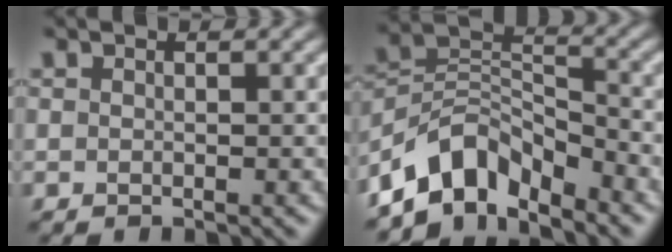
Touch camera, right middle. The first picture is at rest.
{"total": 7.3, "force": [-5.6, 3.3, 3.2], "torque": [-0.045, 0.000, -0.116]}